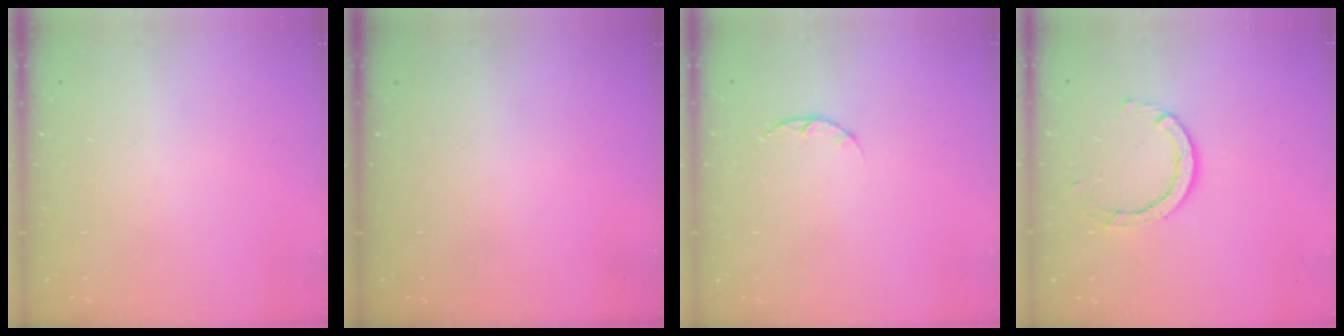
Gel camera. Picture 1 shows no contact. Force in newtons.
{"total": 0.0}
{"total": 1.4, "press": 1.3, "slide": 0.3}
{"total": 5.1, "press": 5.1, "slide": 0.3}